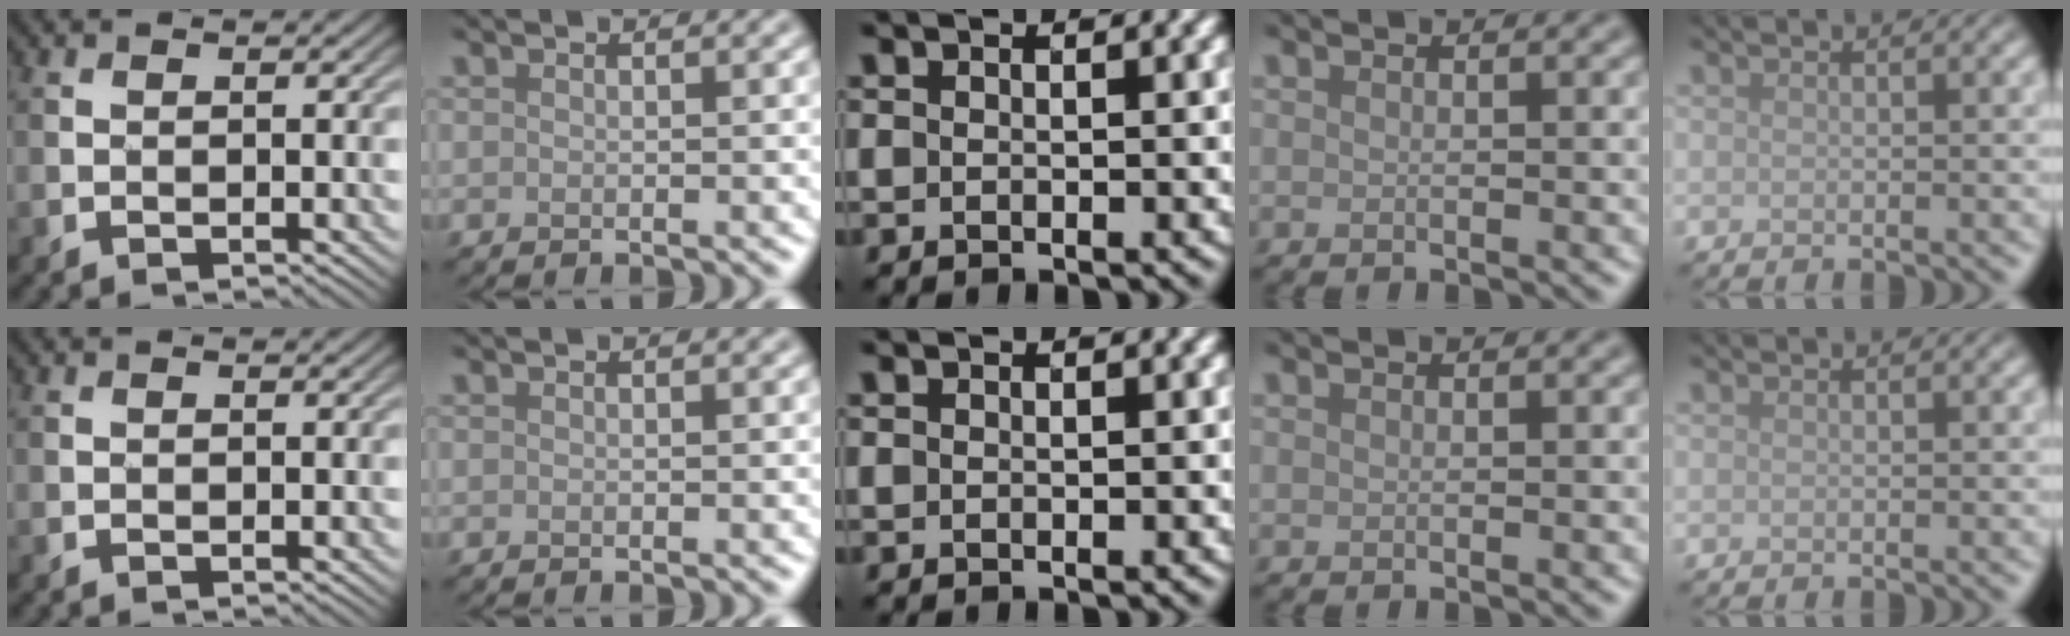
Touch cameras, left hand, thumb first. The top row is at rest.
{}